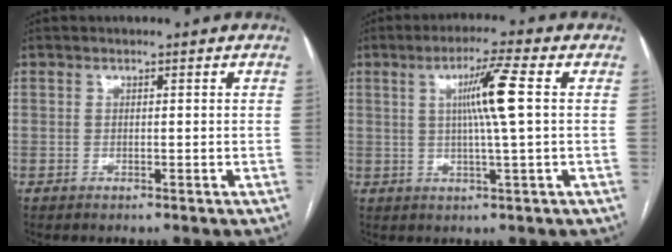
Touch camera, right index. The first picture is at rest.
{"total": 7.5, "force": [1.3, -1.0, 7.3], "torque": [-0.129, 0.002, 0.025]}